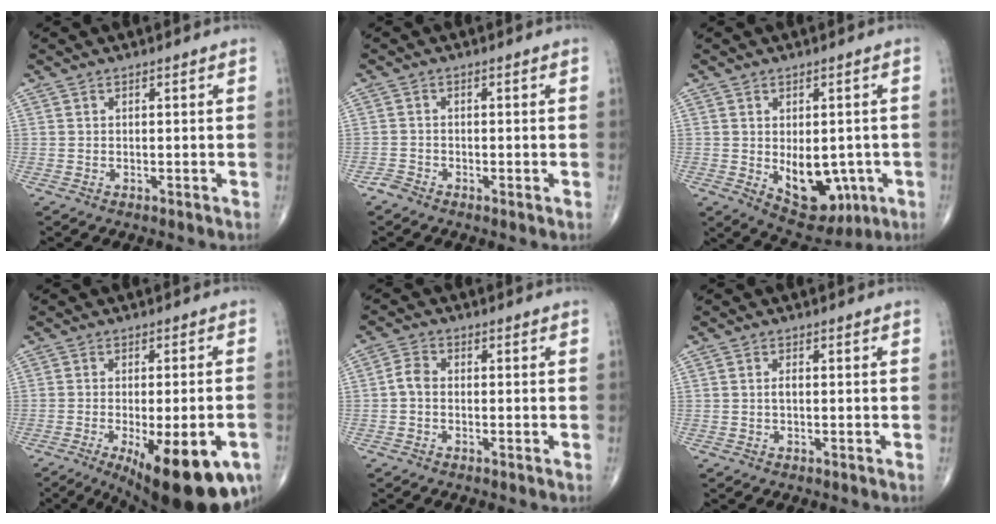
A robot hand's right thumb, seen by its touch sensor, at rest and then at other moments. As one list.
[{"total": 1.3, "force": [-1.1, 0.5, 0.3], "torque": [-0.004, -0.002, -0.027]}, {"total": 11.3, "force": [-2.2, 7.0, 8.6], "torque": [-0.088, -0.004, -0.012]}, {"total": 19.8, "force": [-8.7, 6.8, 16.5], "torque": [-0.185, -0.004, -0.110]}, {"total": 2.7, "force": [-0.5, 1.9, 1.9], "torque": [-0.033, 0.008, -0.019]}, {"total": 1.0, "force": [-0.1, 0.5, 0.9], "torque": [-0.017, 0.001, -0.002]}]